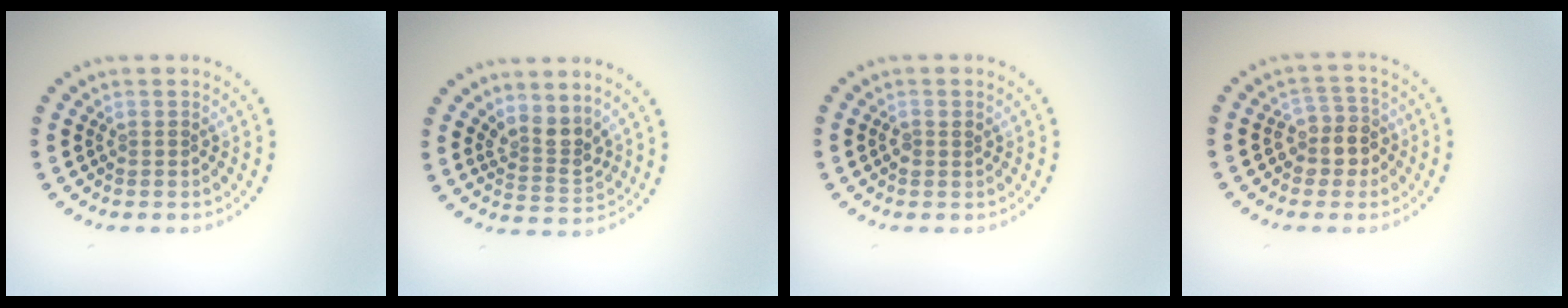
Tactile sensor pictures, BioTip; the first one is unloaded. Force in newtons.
{"total": 2.7, "press": 2.1, "slide": 1.6}
{"total": 0.9, "press": 0.9, "slide": 0.2}
{"total": 2.8, "press": 2.5, "slide": 1.3}